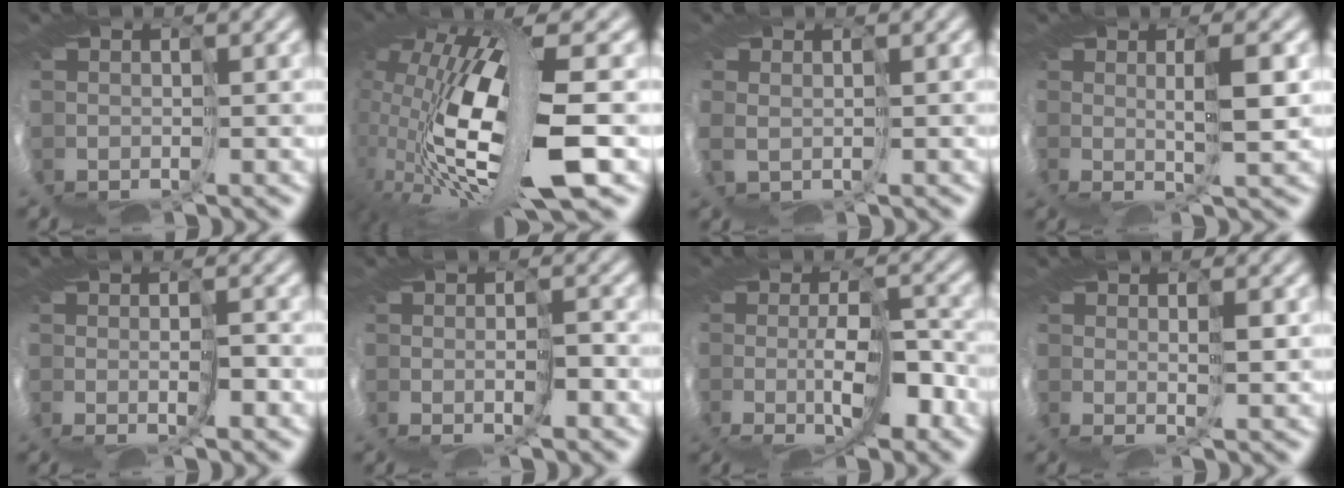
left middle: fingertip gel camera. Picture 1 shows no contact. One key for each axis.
{"total": 12.9, "fx": 1.2, "fy": 3.8, "fz": 12.3, "tx": -0.249, "ty": -0.031, "tz": 0.037}
{"total": 1.0, "fx": 0.9, "fy": 0.4, "fz": 0.2, "tx": -0.022, "ty": -0.005, "tz": 0.025}
{"total": 3.3, "fx": 1.6, "fy": -1.3, "fz": 2.6, "tx": -0.053, "ty": -0.007, "tz": 0.027}
{"total": 1.8, "fx": -0.2, "fy": -1.1, "fz": 1.4, "tx": -0.031, "ty": -0.009, "tz": -0.003}
{"total": 1.9, "fx": -0.6, "fy": -1.1, "fz": 1.5, "tx": -0.028, "ty": -0.009, "tz": -0.011}
{"total": 4.3, "fx": -1.8, "fy": 0.2, "fz": 3.9, "tx": -0.080, "ty": -0.012, "tz": -0.044}
{"total": 2.2, "fx": 1.3, "fy": -0.3, "fz": 1.8, "tx": -0.032, "ty": -0.002, "tz": 0.023}